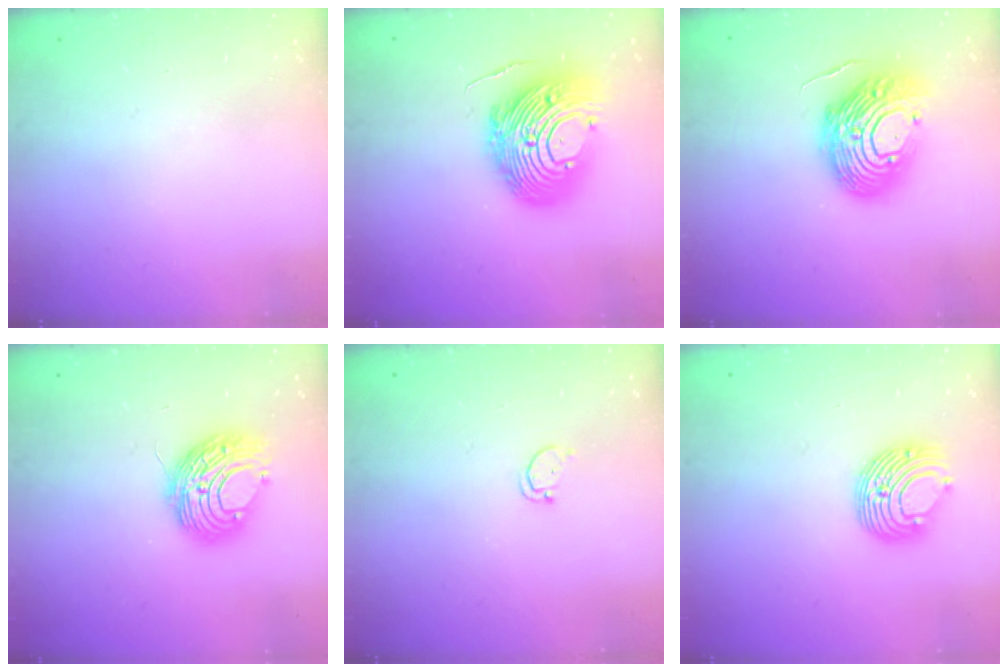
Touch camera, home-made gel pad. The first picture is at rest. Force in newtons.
{"total": 17.6, "press": 17.5, "slide": 2.2}
{"total": 16.8, "press": 16.7, "slide": 1.9}
{"total": 9.9, "press": 9.9, "slide": 0.4}
{"total": 1.7, "press": 1.7, "slide": 0.2}
{"total": 10.6, "press": 10.6, "slide": 0.3}